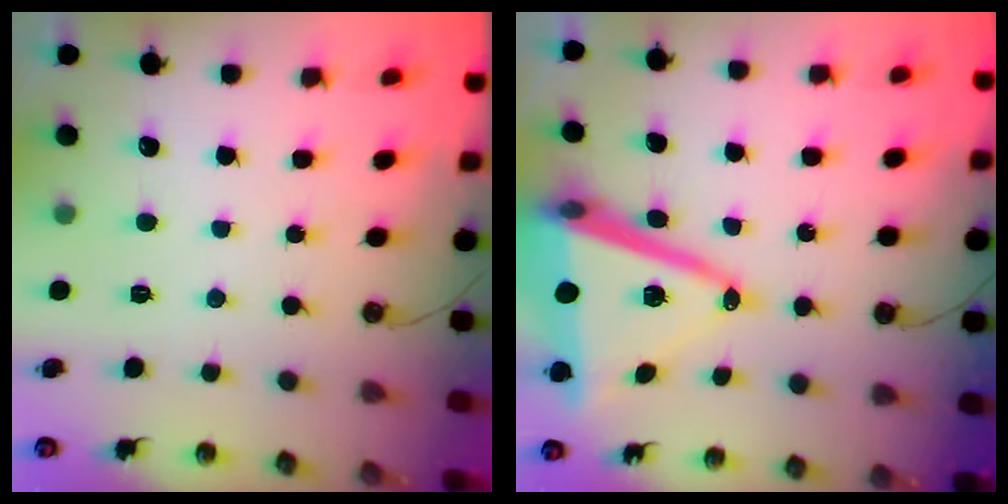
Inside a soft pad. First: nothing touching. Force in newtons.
{"total": 16.6, "press": 16.1, "slide": 4.0}